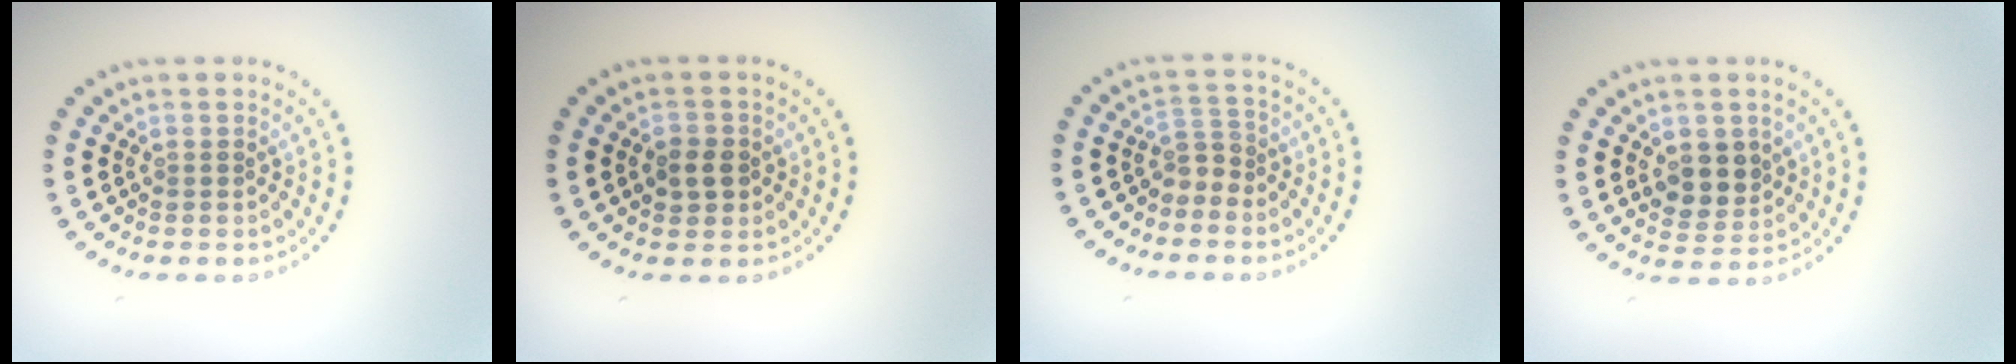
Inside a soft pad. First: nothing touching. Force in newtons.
{"total": 2.2, "press": 2.1, "slide": 0.5}
{"total": 2.0, "press": 1.4, "slide": 1.4}
{"total": 3.0, "press": 2.8, "slide": 1.1}